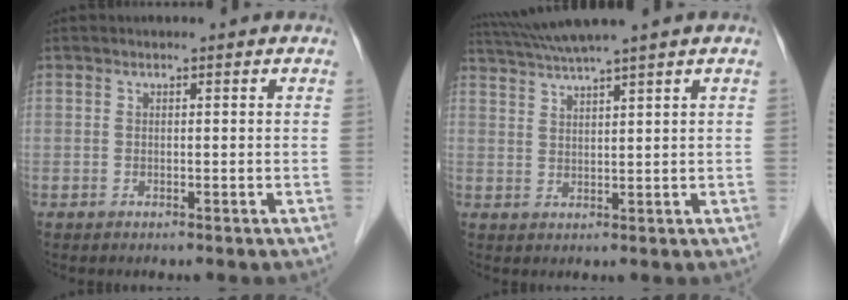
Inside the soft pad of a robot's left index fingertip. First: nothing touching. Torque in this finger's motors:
{"motor_torque": [0.56, -0.68, 0.17, 0.11]}